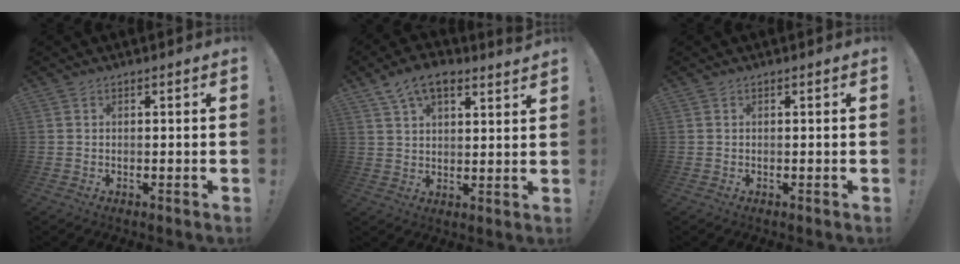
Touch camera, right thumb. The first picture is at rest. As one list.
[{"total": 8.6, "force": [5.5, 4.0, 5.2], "torque": [-0.088, -0.017, 0.103]}, {"total": 0.0}]